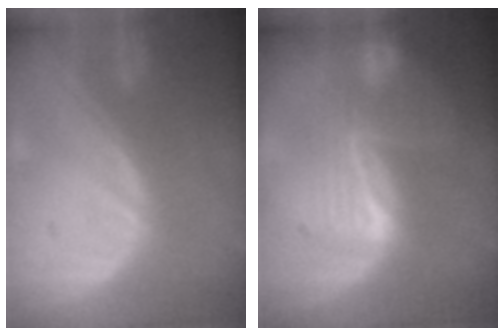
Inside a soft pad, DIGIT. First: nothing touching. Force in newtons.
{"total": 7.1, "press": 6.9, "slide": 1.9}